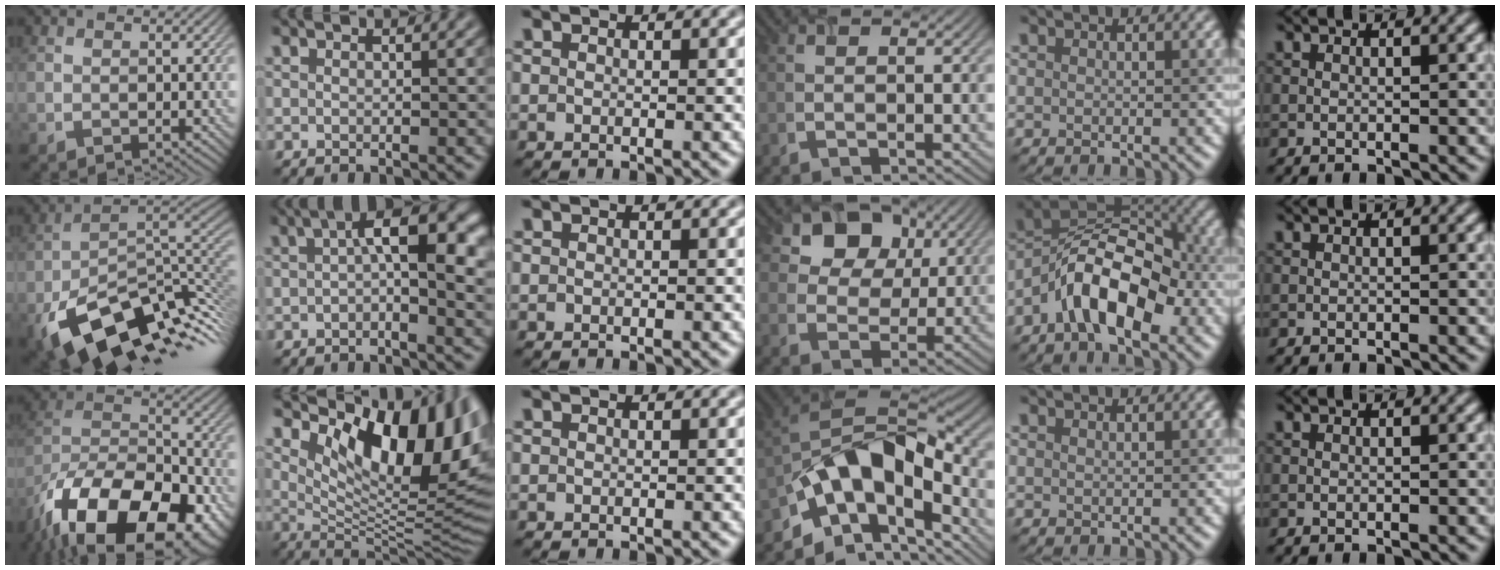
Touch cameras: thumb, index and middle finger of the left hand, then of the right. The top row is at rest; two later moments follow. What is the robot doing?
{"motion": "open", "object": "airpods case & airpods"}